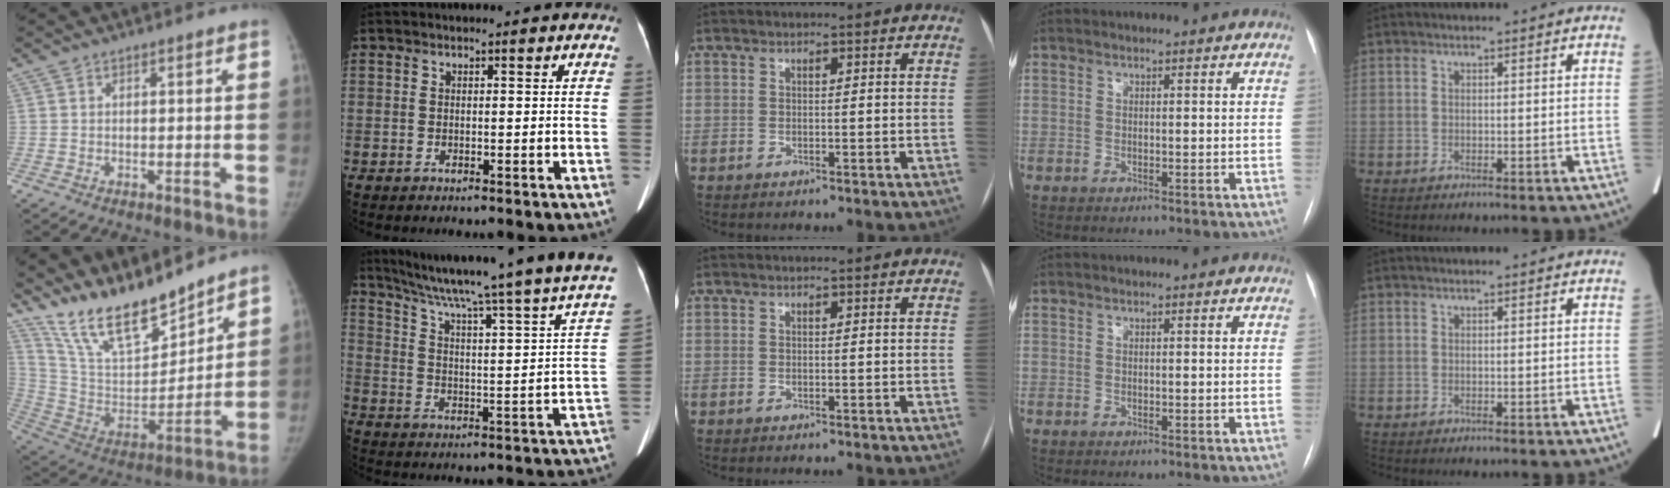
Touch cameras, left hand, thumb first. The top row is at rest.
{"thumb": {"total": 18.9, "force": [16.5, 4.8, 7.9], "torque": [-0.108, -0.100, 0.309]}, "index": {"total": 29.8, "force": [24.4, 0.1, 17.1], "torque": [-0.272, -0.053, 0.320]}}